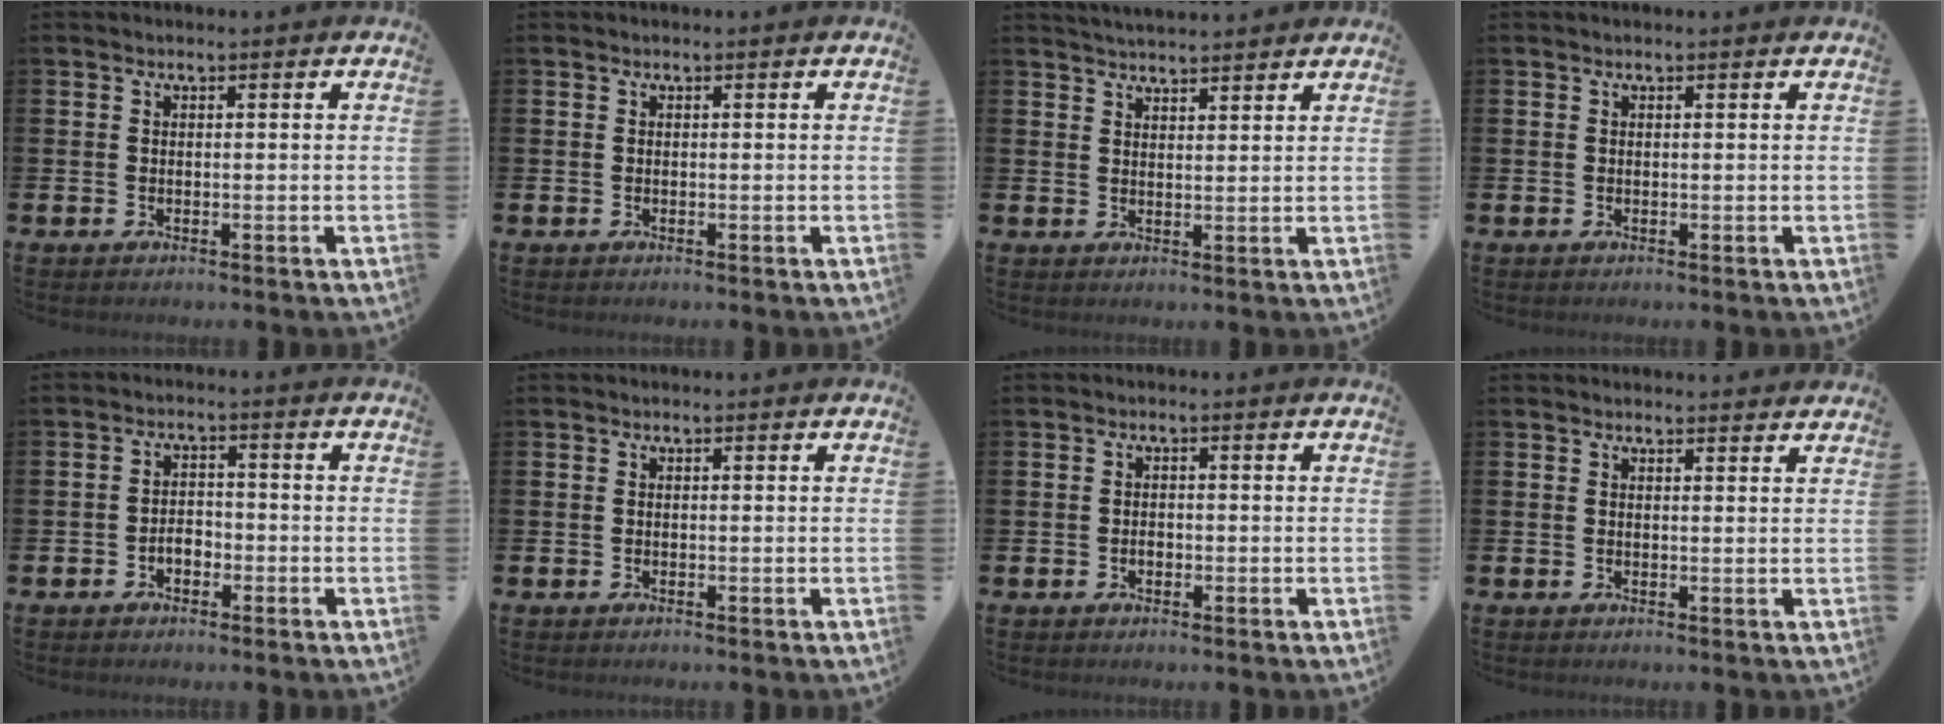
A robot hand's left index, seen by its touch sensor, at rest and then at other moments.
{"total": 0.0}
{"total": 3.4, "force": [3.3, 0.2, 0.0], "torque": [-0.006, -0.015, 0.061]}
{"total": 0.0}
{"total": 2.4, "force": [-1.2, 1.6, 1.3], "torque": [-0.022, 0.003, -0.027]}
{"total": 0.0}
{"total": 1.1, "force": [-0.3, 0.8, 0.7], "torque": [-0.009, 0.001, -0.009]}
{"total": 1.5, "force": [1.5, 0.0, -0.1], "torque": [0.013, -0.012, 0.025]}